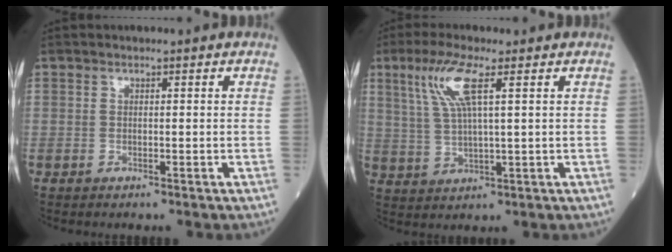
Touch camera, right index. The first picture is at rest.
{"total": 7.5, "force": [3.3, 0.6, 6.7], "torque": [-0.152, 0.006, 0.069]}